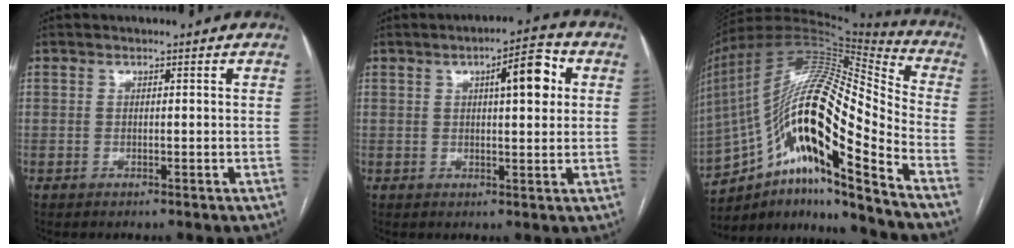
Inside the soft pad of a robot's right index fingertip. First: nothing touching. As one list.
[{"total": 7.4, "force": [2.1, 1.8, 6.8], "torque": [-0.096, 0.015, 0.027]}, {"total": 23.8, "force": [-12.1, 3.3, 20.2], "torque": [-0.363, 0.020, -0.210]}]